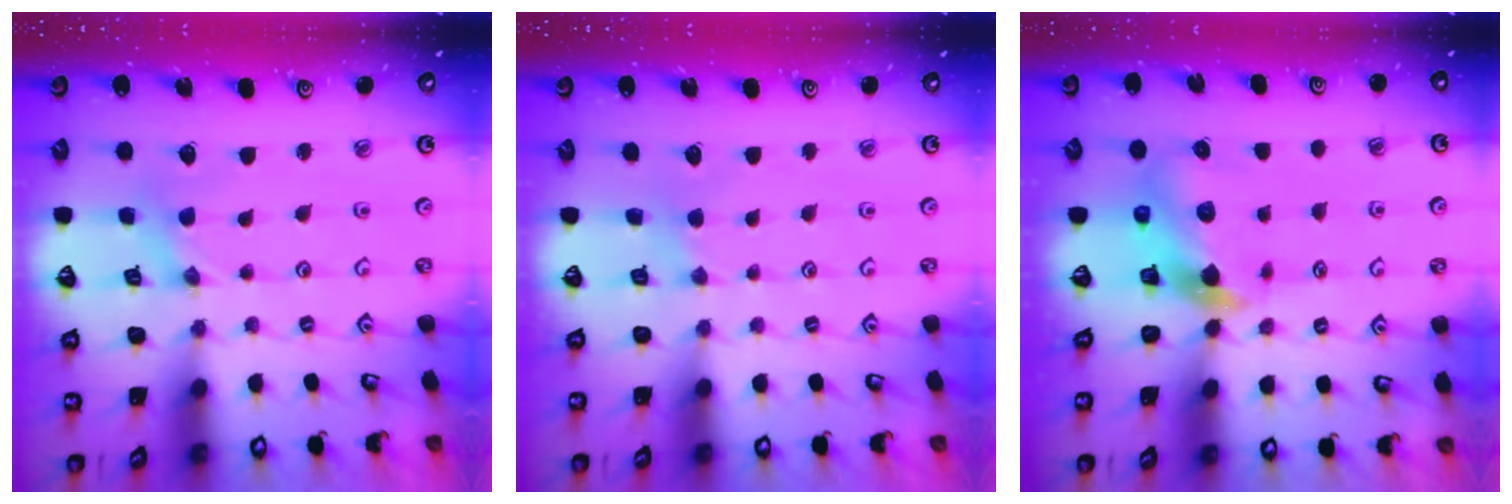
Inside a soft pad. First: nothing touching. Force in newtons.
{"total": 2.0, "press": 2.0, "slide": 0.3}
{"total": 6.5, "press": 6.5, "slide": 0.6}